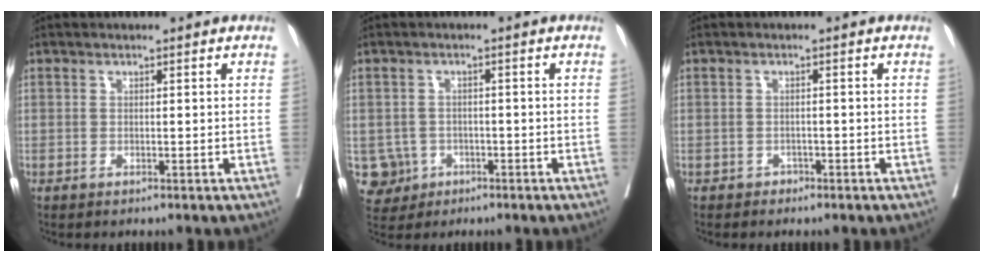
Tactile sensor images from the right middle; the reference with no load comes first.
{"total": 4.2, "force": [-1.4, 4.0, 0.2], "torque": [0.001, 0.010, -0.021]}
{"total": 0.9, "force": [-0.7, 0.6, 0.0], "torque": [0.001, 0.004, -0.015]}